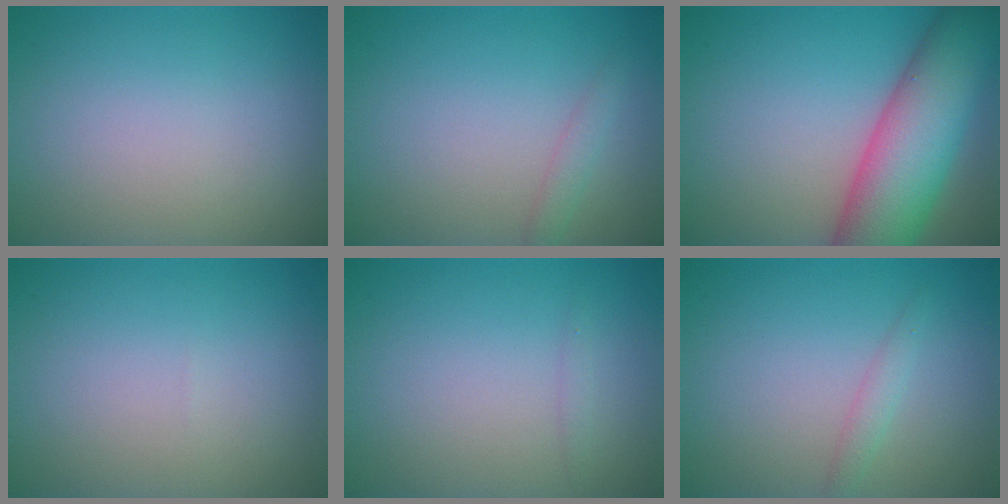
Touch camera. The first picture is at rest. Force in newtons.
{"total": 1.2, "press": 1.2, "slide": 0.2}
{"total": 11.2, "press": 11.2, "slide": 0.4}
{"total": 0.0}
{"total": 0.5, "press": 0.5, "slide": 0.0}
{"total": 1.2, "press": 1.2, "slide": 0.1}